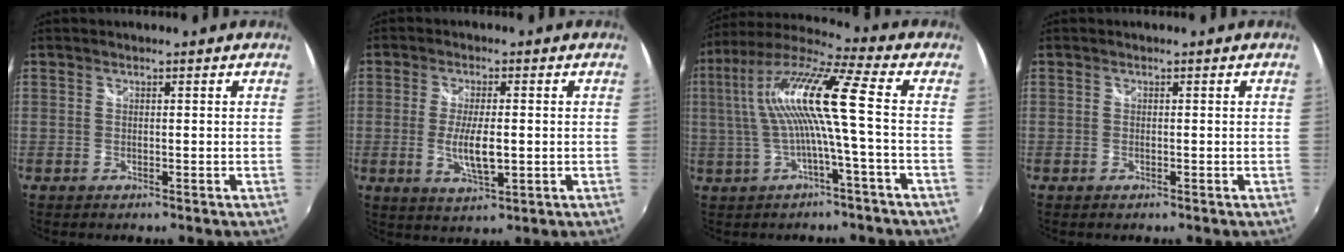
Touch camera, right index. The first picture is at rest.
{"total": 6.6, "force": [-0.8, 2.0, 6.2], "torque": [-0.121, -0.012, -0.013]}
{"total": 13.5, "force": [-0.1, -0.4, 13.5], "torque": [-0.251, 0.014, 0.000]}
{"total": 0.0}